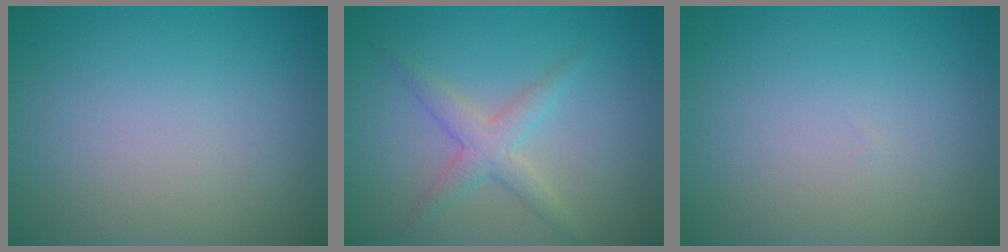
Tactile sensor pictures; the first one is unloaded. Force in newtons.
{"total": 2.4, "press": 2.4, "slide": 0.1}
{"total": 0.0}